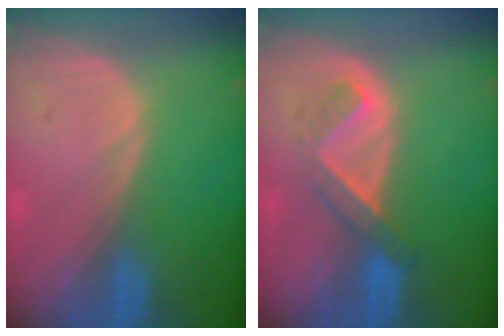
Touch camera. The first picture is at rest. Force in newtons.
{"total": 5.1, "press": 4.4, "slide": 2.6}